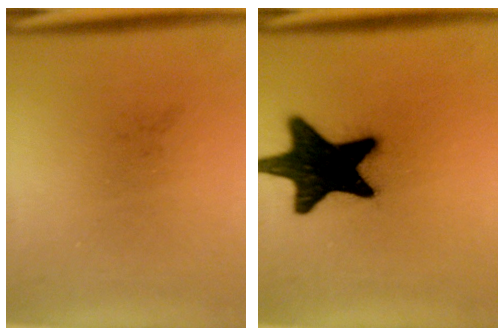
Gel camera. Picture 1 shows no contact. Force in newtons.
{"total": 19.2}